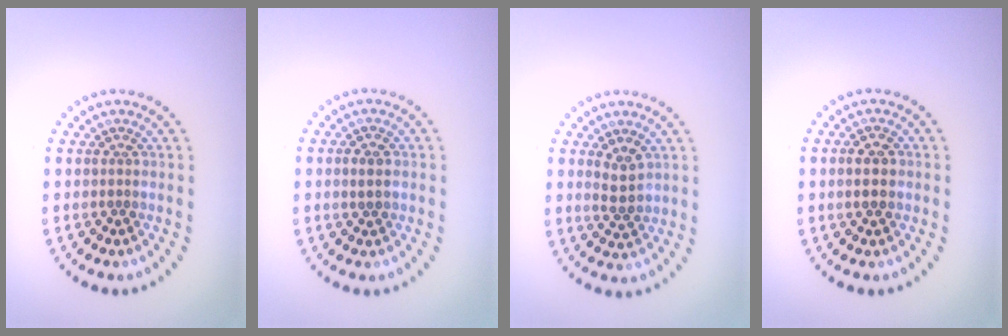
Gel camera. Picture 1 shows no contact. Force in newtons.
{"total": 0.9, "press": 0.9, "slide": 0.2}
{"total": 2.1, "press": 2.0, "slide": 0.7}
{"total": 1.7, "press": 1.7, "slide": 0.2}